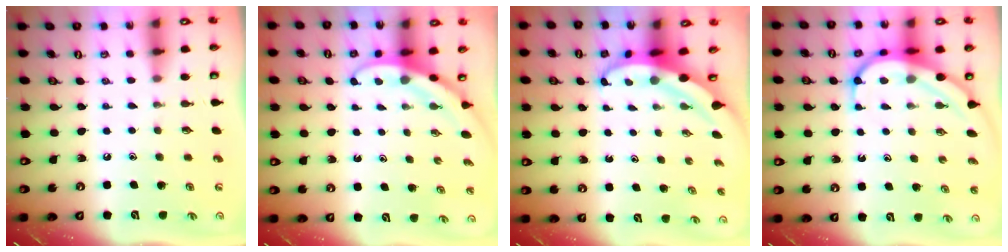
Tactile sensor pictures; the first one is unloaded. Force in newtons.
{"total": 3.1, "press": 3.1, "slide": 0.0}
{"total": 4.1, "press": 4.1, "slide": 0.6}
{"total": 8.4, "press": 8.3, "slide": 0.7}